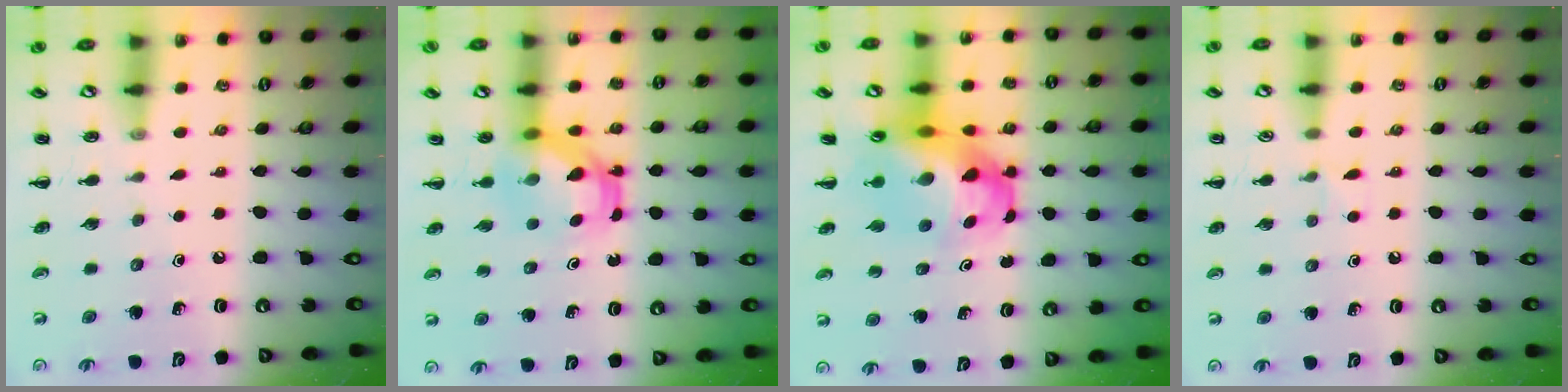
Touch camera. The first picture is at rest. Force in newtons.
{"total": 5.8, "press": 5.8, "slide": 0.4}
{"total": 14.4, "press": 13.8, "slide": 3.9}
{"total": 4.5, "press": 4.2, "slide": 1.5}